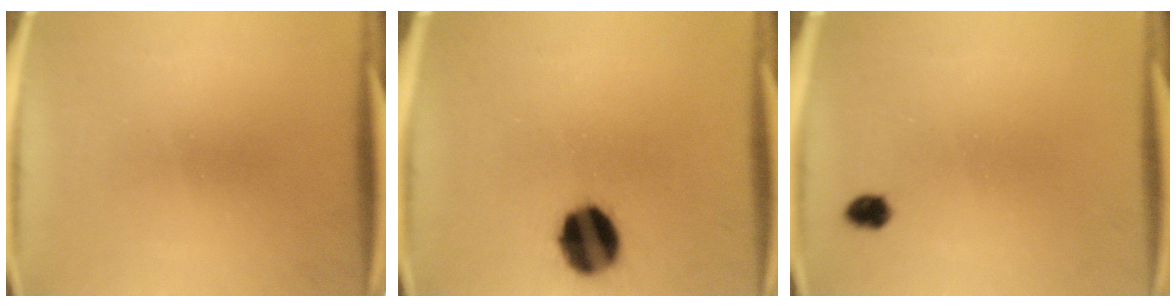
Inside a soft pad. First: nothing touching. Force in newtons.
{"total": 13.0}
{"total": 2.1}